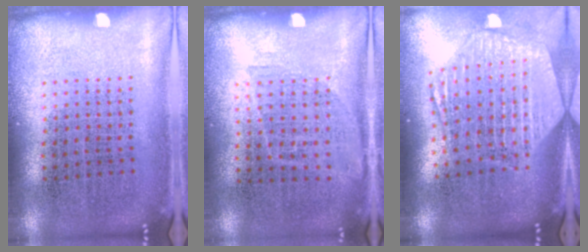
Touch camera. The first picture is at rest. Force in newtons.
{"total": 1.1, "press": 0.9, "slide": 0.6}
{"total": 2.8, "press": 2.3, "slide": 1.6}